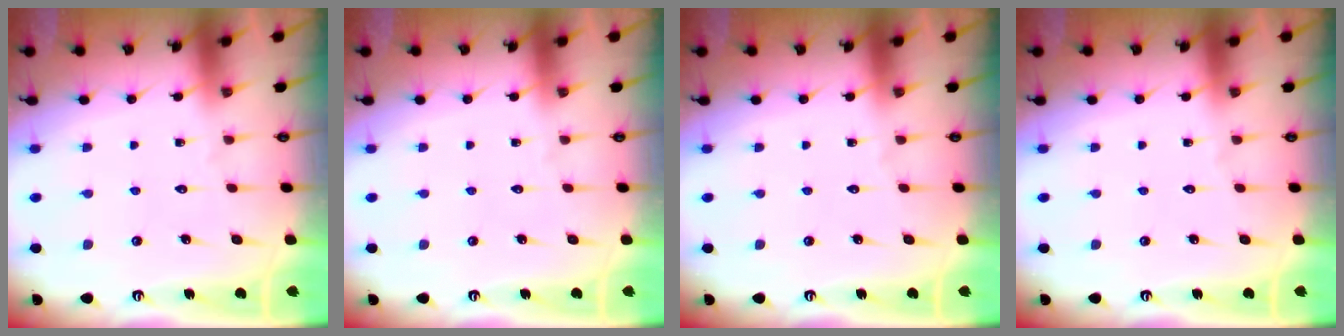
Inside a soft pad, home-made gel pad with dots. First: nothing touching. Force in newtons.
{"total": 0.0}
{"total": 0.0}
{"total": 0.0}